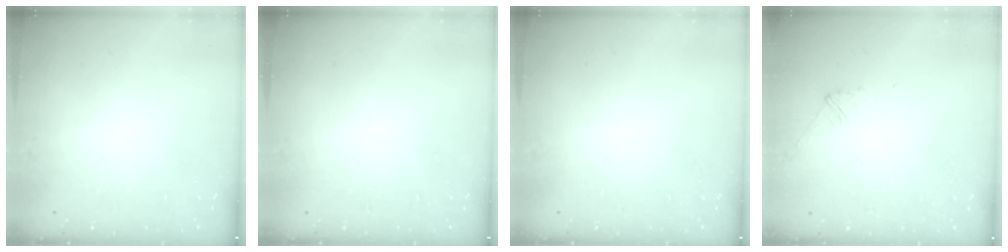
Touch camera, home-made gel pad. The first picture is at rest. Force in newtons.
{"total": 0.0}
{"total": 0.0}
{"total": 2.7, "press": 2.7, "slide": 0.5}